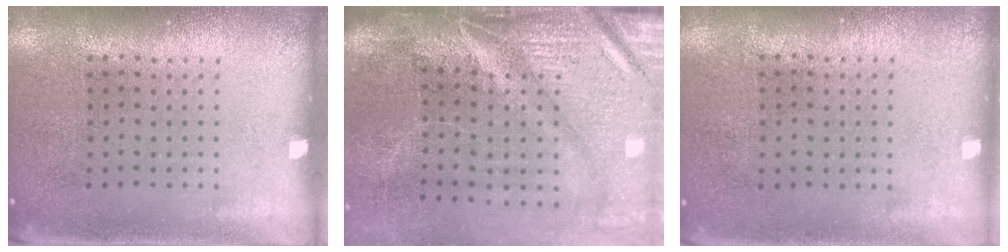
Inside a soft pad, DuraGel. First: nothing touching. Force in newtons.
{"total": 4.6, "press": 3.9, "slide": 2.5}
{"total": 0.0}